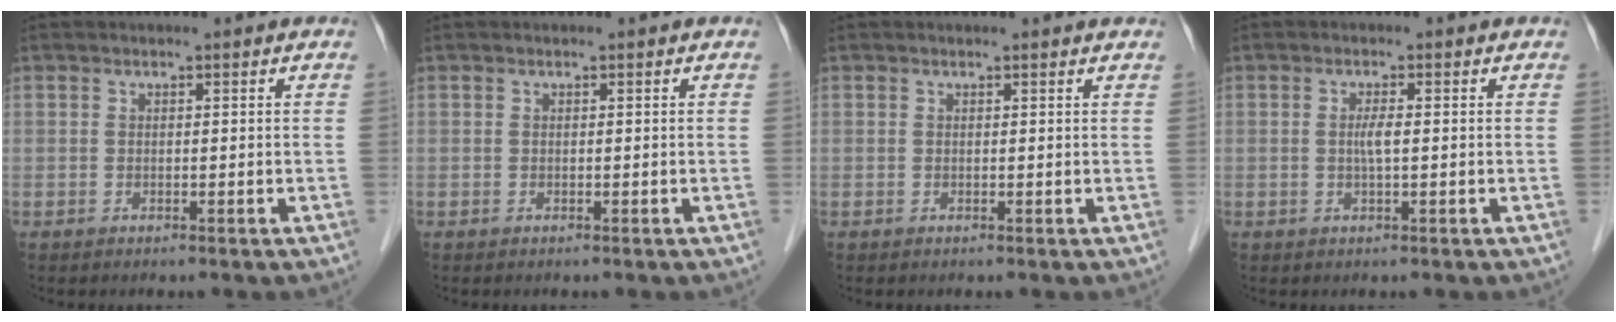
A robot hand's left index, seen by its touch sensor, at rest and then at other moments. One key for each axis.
{"total": 0.0}
{"total": 1.4, "fx": 1.4, "fy": 0.0, "fz": 0.2, "tx": -0.013, "ty": 0.000, "tz": 0.009}
{"total": 1.9, "fx": -0.2, "fy": 0.1, "fz": 1.9, "tx": -0.037, "ty": -0.003, "tz": -0.004}